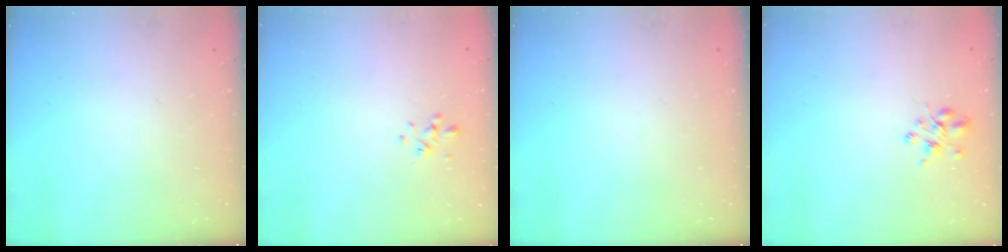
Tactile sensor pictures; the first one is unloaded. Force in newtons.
{"total": 0.8, "press": 0.6, "slide": 0.4}
{"total": 0.0}
{"total": 3.2, "press": 3.2, "slide": 0.5}